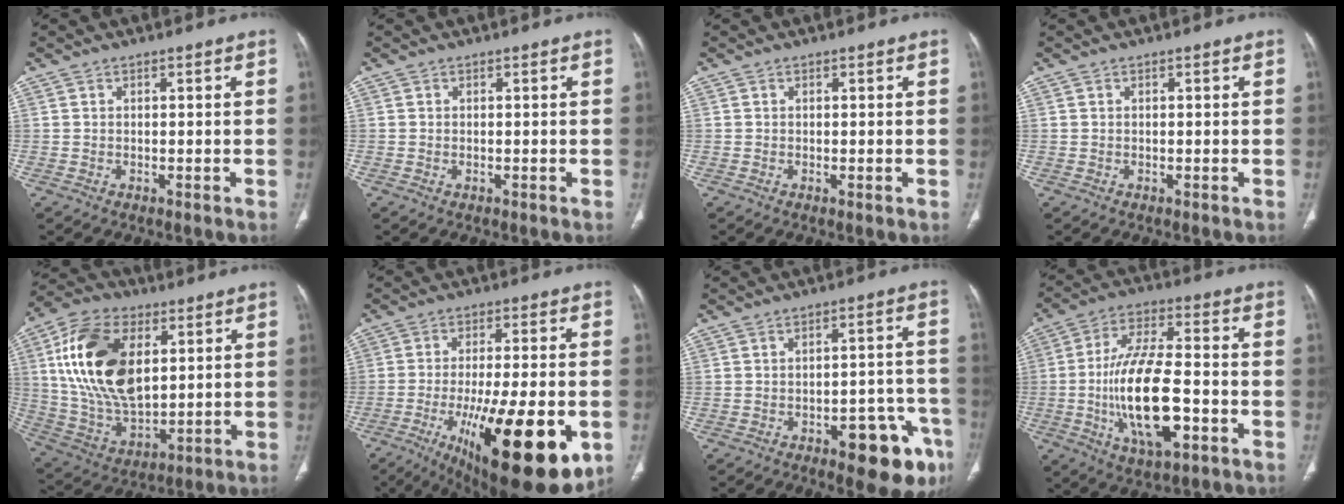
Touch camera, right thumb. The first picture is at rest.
{"total": 0.0}
{"total": 0.6, "force": [-0.2, 0.1, 0.6], "torque": [-0.012, -0.003, -0.002]}
{"total": 0.0}
{"total": 21.3, "force": [5.4, 12.4, 16.5], "torque": [-0.297, -0.013, 0.103]}
{"total": 25.0, "force": [-8.4, 7.6, 22.2], "torque": [-0.306, -0.017, -0.108]}
{"total": 13.8, "force": [-7.3, 5.4, 10.5], "torque": [-0.083, 0.044, -0.084]}
{"total": 17.9, "force": [-4.2, 7.1, 15.9], "torque": [-0.293, 0.019, -0.070]}